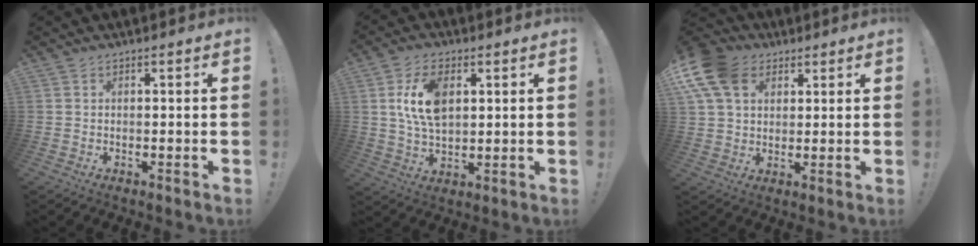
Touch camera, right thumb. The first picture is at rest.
{"total": 12.1, "force": [3.4, 7.3, 9.0], "torque": [-0.177, 0.003, 0.060]}
{"total": 14.0, "force": [5.5, 10.2, 7.9], "torque": [-0.151, -0.024, 0.105]}